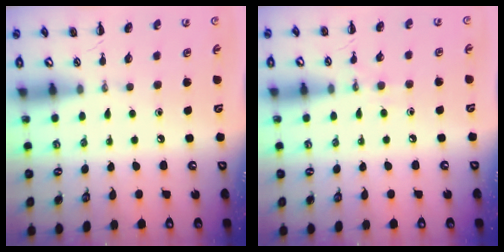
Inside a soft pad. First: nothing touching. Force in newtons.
{"total": 6.5, "press": 6.3, "slide": 1.6}